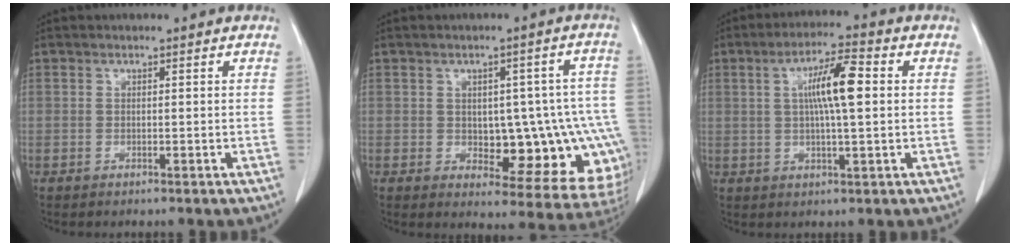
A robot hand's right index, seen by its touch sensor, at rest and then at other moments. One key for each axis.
{"total": 15.2, "fx": -1.9, "fy": 6.6, "fz": 13.6, "tx": -0.110, "ty": 0.026, "tz": -0.002}
{"total": 8.1, "fx": 1.4, "fy": 1.0, "fz": 8.0, "tx": -0.143, "ty": 0.011, "tz": 0.021}